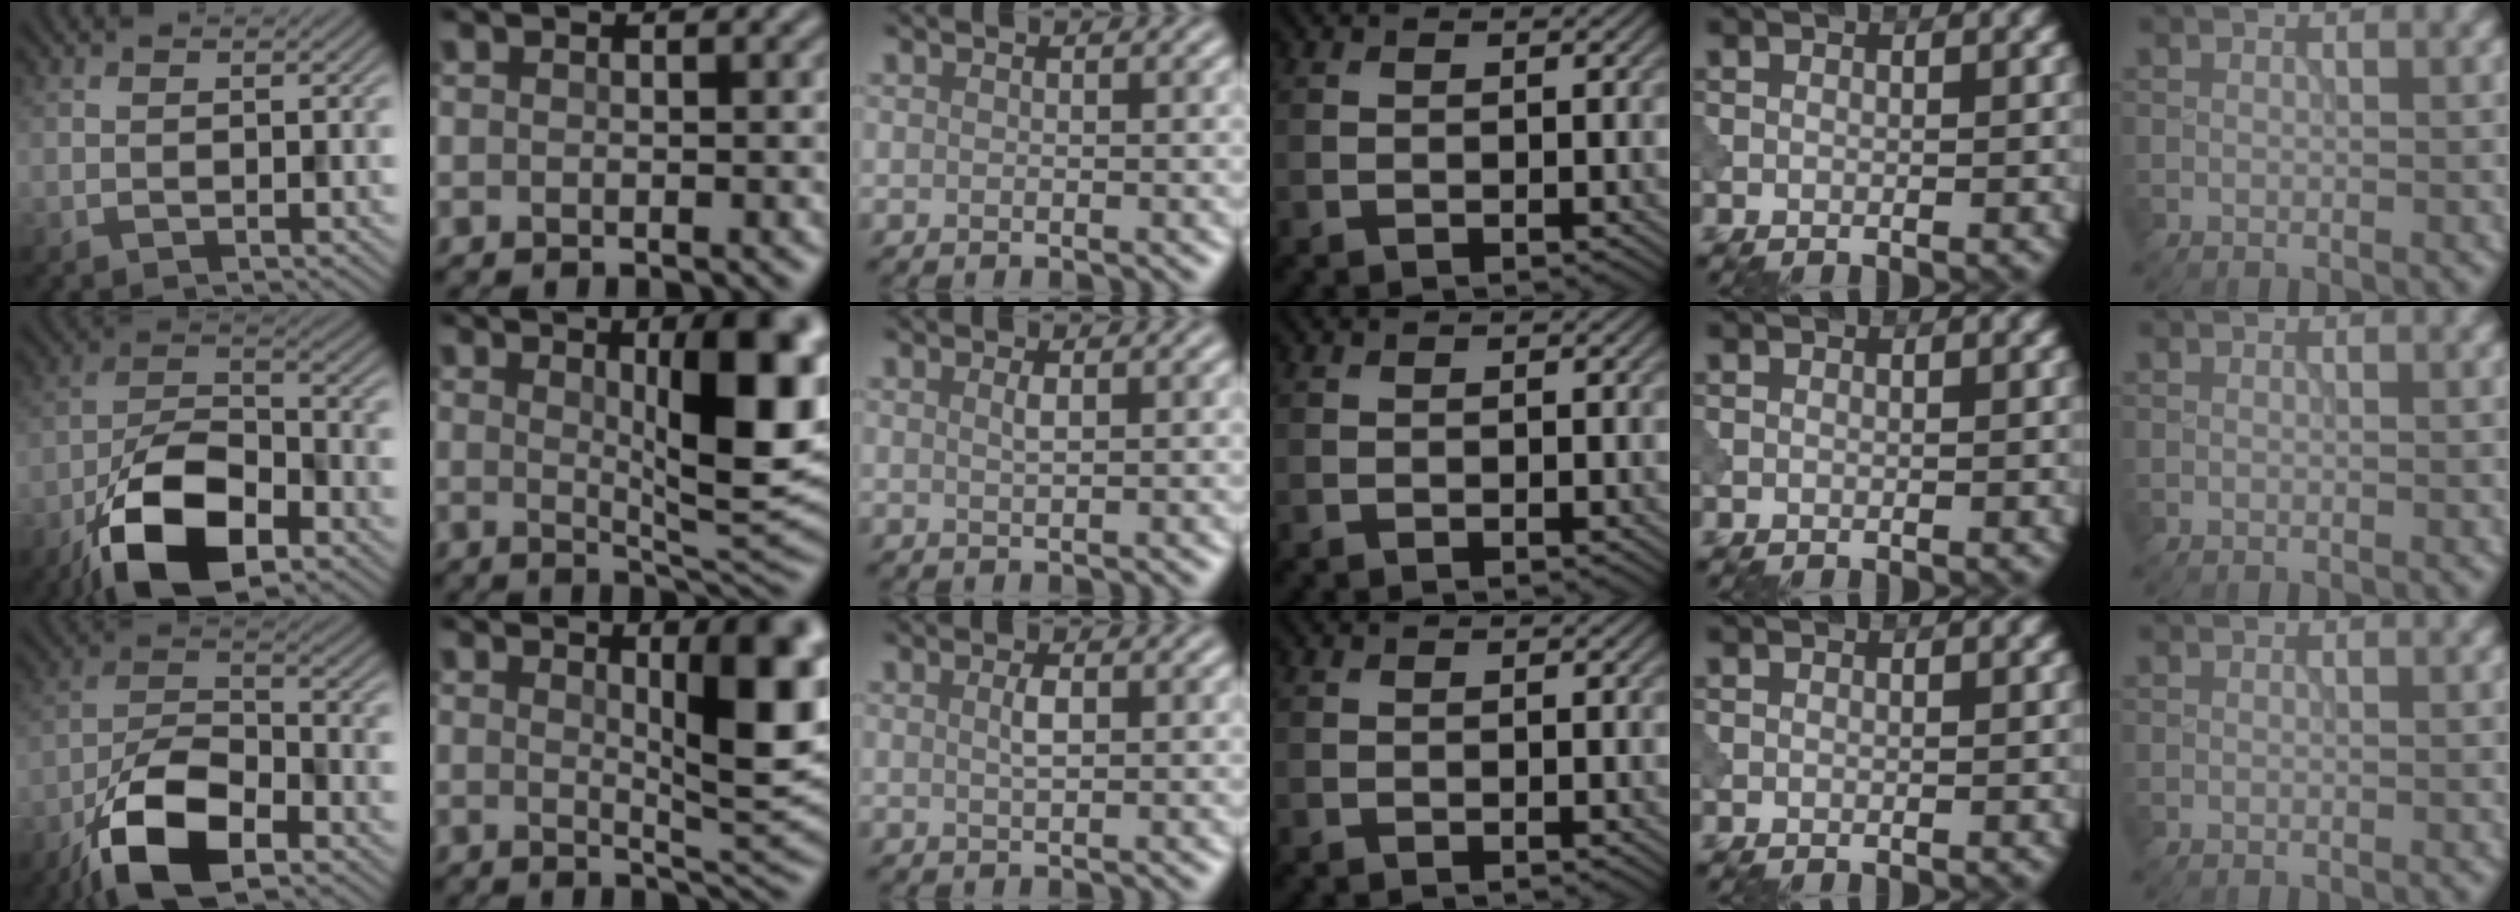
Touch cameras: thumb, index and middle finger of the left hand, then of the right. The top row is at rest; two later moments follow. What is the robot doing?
{"motion": "shake", "object": "bell"}